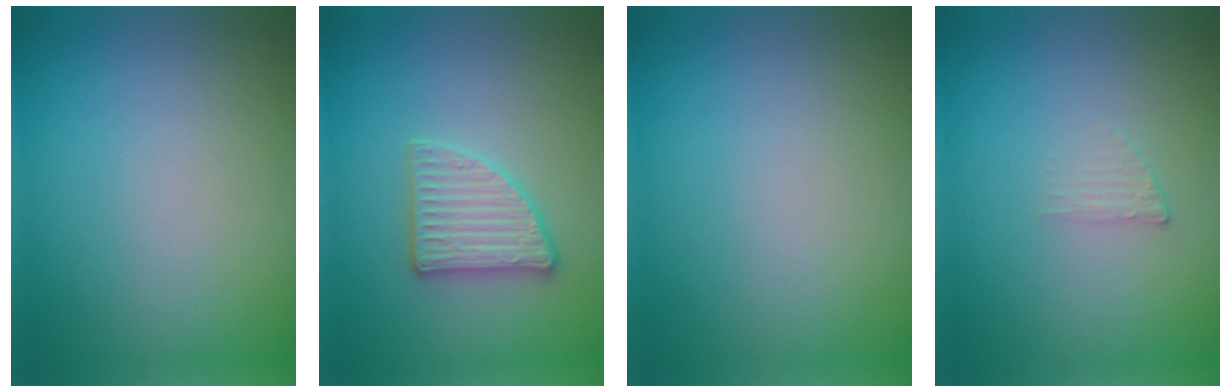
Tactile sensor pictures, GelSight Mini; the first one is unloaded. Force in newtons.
{"total": 2.9, "press": 2.8, "slide": 0.5}
{"total": 0.0}
{"total": 1.0, "press": 1.0, "slide": 0.2}